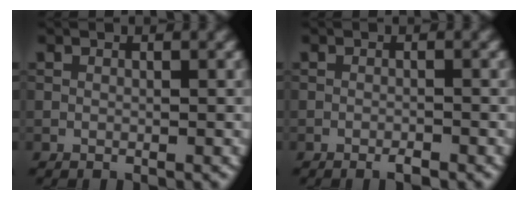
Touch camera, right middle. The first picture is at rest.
{"total": 0.9, "force": [-0.7, 0.1, 0.6], "torque": [-0.010, -0.001, -0.013]}